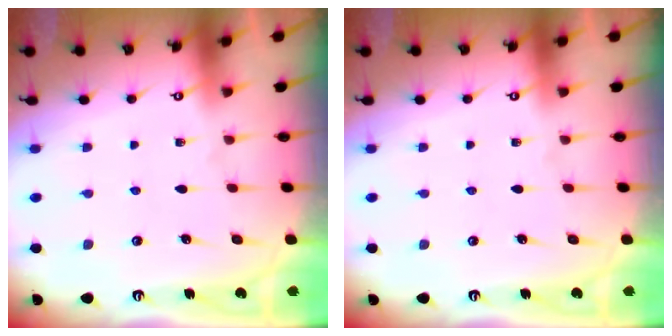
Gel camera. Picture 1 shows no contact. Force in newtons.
{"total": 0.0}